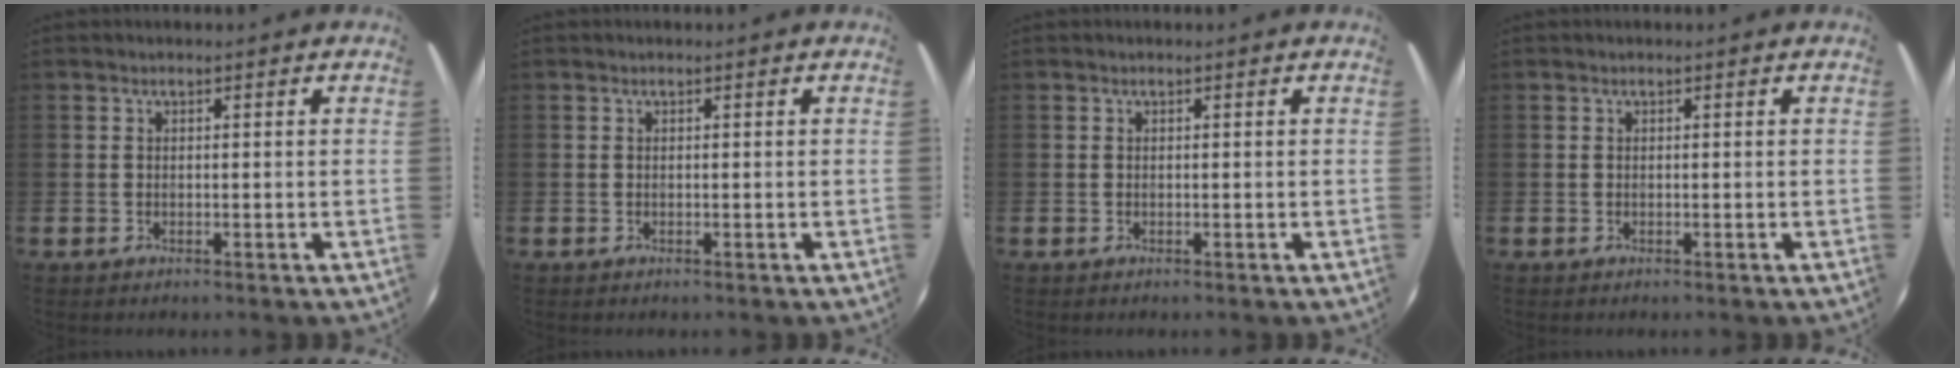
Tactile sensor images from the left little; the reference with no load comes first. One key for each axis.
{"total": 0.0}
{"total": 0.0}
{"total": 0.0}